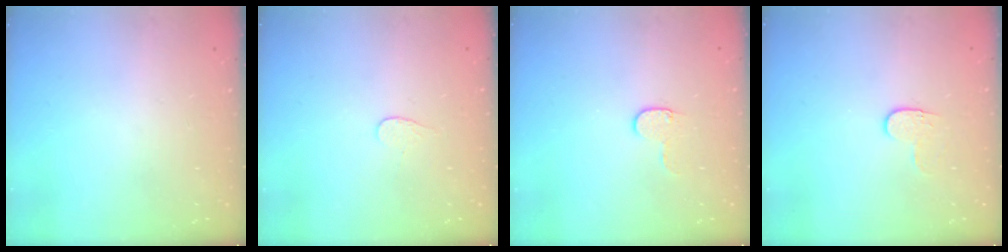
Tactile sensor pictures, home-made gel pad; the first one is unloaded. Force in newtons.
{"total": 3.4, "press": 3.4, "slide": 0.4}
{"total": 5.5, "press": 5.5, "slide": 0.5}
{"total": 4.2, "press": 4.2, "slide": 0.5}